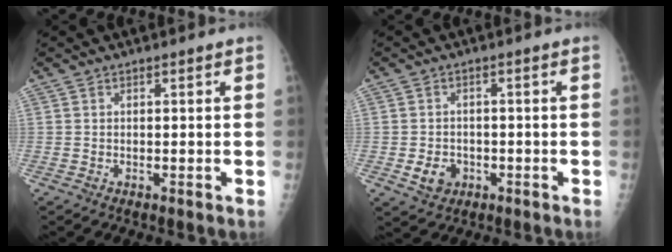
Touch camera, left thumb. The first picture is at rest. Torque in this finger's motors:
{"motor_torque": [-0.39, 0.39, 0.07, 0.03, 0.00]}